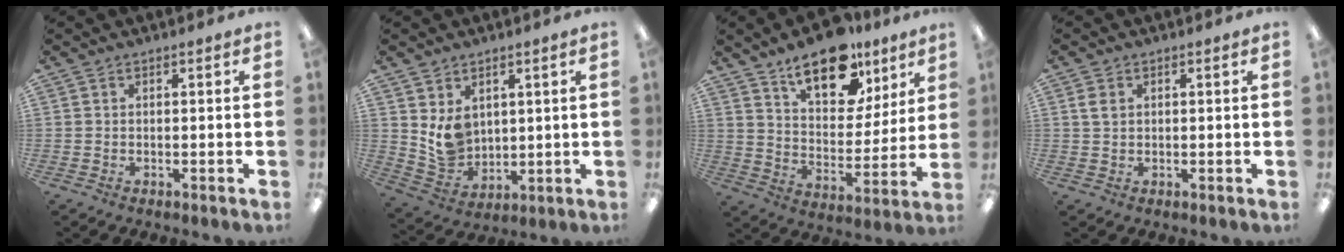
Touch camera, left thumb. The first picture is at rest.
{"total": 8.1, "force": [3.5, 6.3, 3.7], "torque": [-0.078, -0.019, 0.071]}
{"total": 17.6, "force": [12.1, 8.8, 9.2], "torque": [-0.135, -0.066, 0.209]}
{"total": 2.3, "force": [0.8, 1.6, 1.4], "torque": [-0.031, 0.006, 0.013]}